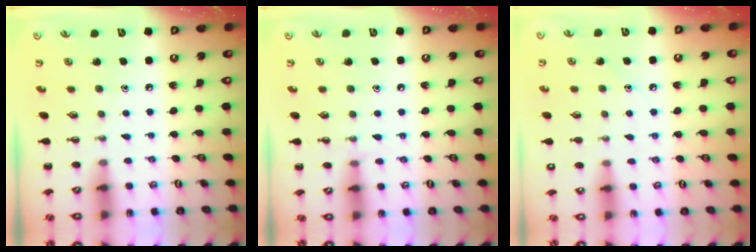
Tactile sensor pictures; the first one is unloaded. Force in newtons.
{"total": 5.4, "press": 5.1, "slide": 1.6}
{"total": 7.9, "press": 7.5, "slide": 2.5}